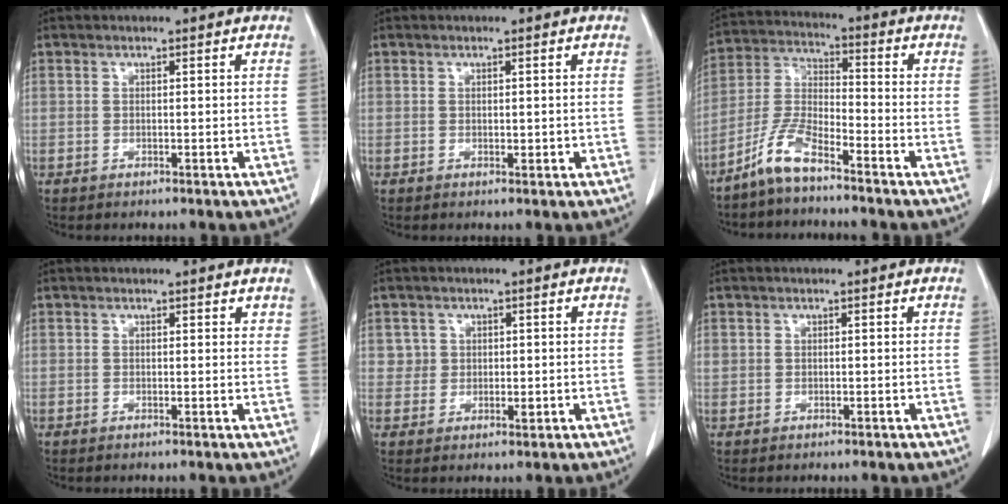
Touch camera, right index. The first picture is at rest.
{"total": 0.8, "force": [0.0, 0.5, 0.6], "torque": [-0.007, -0.001, 0.000]}
{"total": 7.3, "force": [-5.7, 1.2, 4.4], "torque": [-0.106, -0.008, -0.122]}
{"total": 1.4, "force": [1.2, 0.5, 0.5], "torque": [0.001, 0.000, 0.006]}
{"total": 2.7, "force": [0.7, 2.6, 0.3], "torque": [0.002, -0.002, 0.011]}
{"total": 0.8, "force": [0.2, 0.8, 0.2], "torque": [0.000, 0.010, 0.004]}